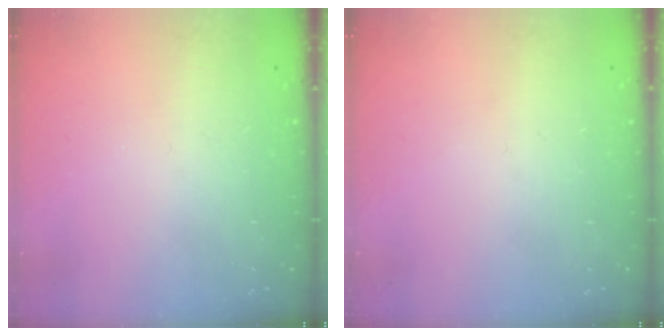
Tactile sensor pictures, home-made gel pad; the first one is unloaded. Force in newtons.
{"total": 0.0}